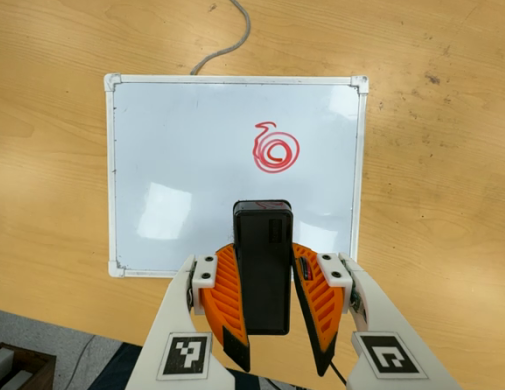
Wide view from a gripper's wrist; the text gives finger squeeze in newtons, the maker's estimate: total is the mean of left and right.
{"total": 8.6, "left": 7.4, "right": 9.7}